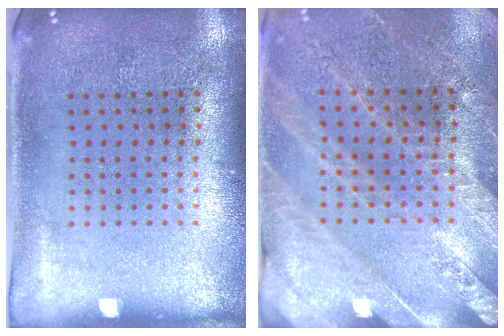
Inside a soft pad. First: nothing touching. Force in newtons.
{"total": 2.6, "press": 2.6, "slide": 0.4}